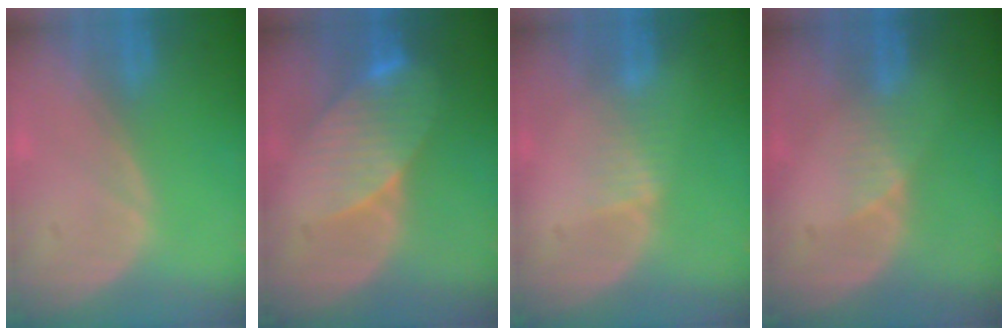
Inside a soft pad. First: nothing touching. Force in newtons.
{"total": 8.4, "press": 7.4, "slide": 3.9}
{"total": 1.9, "press": 1.9, "slide": 0.2}
{"total": 2.6, "press": 2.2, "slide": 1.4}